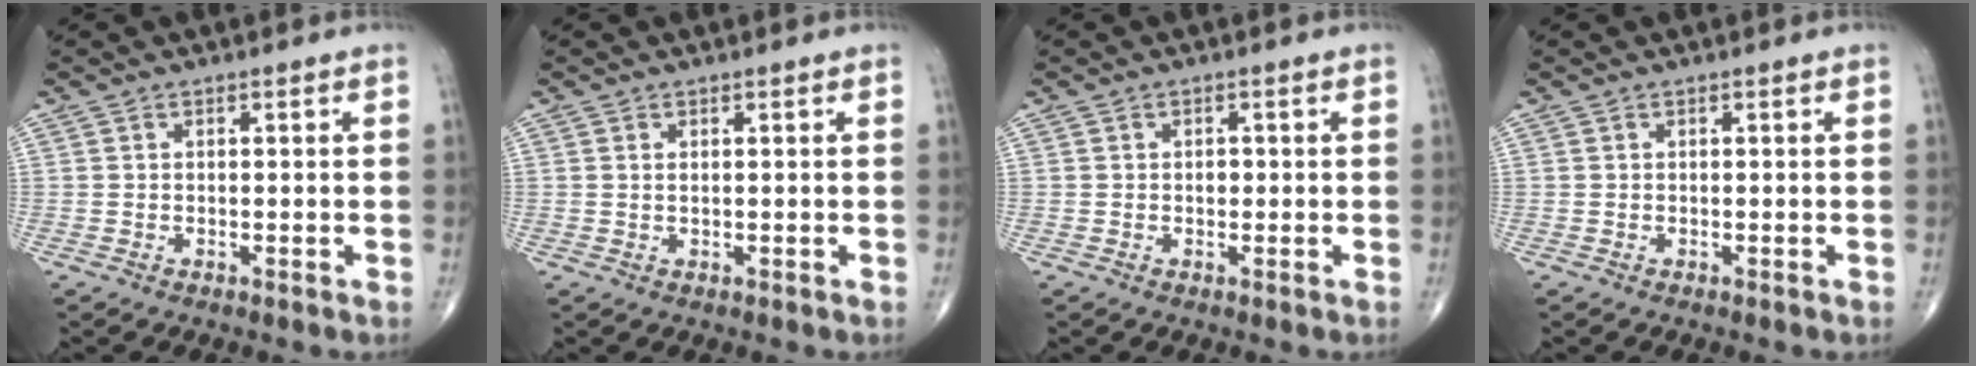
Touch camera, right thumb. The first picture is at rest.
{"total": 0.6, "force": [0.3, 0.2, 0.5], "torque": [-0.012, -0.001, 0.006]}
{"total": 1.8, "force": [0.0, 1.3, 1.3], "torque": [-0.011, 0.003, -0.002]}
{"total": 0.0}